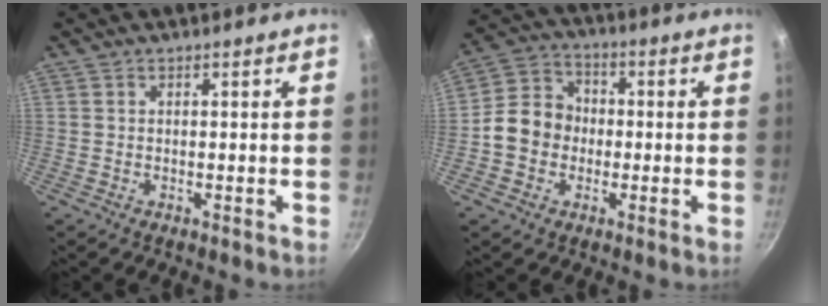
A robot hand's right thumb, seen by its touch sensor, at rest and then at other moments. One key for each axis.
{"total": 9.8, "fx": -1.3, "fy": 8.4, "fz": 4.9, "tx": -0.054, "ty": 0.025, "tz": -0.042}